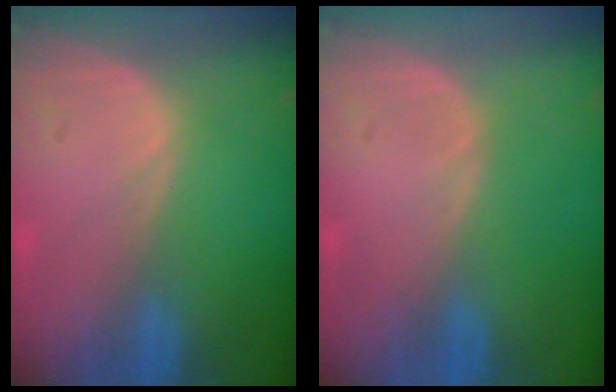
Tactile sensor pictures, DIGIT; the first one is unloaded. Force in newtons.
{"total": 0.0}